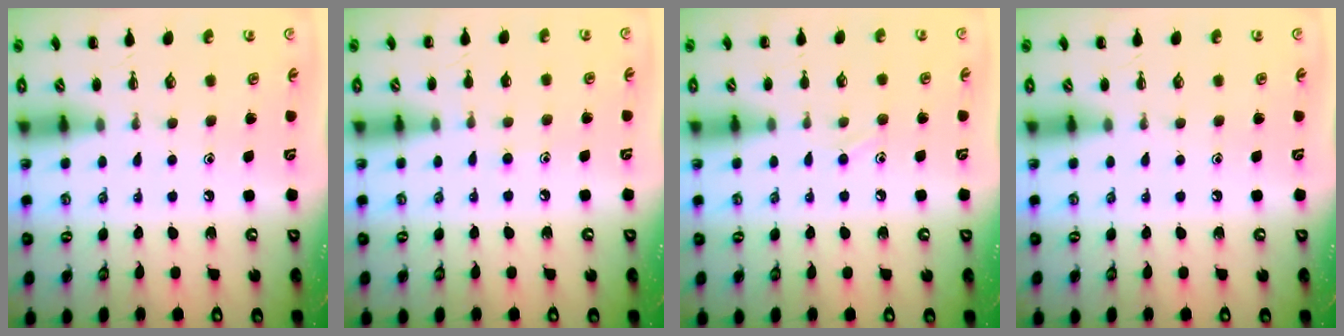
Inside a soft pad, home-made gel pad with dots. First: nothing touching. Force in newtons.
{"total": 5.4, "press": 5.0, "slide": 2.0}
{"total": 7.2, "press": 6.7, "slide": 2.5}
{"total": 0.0}